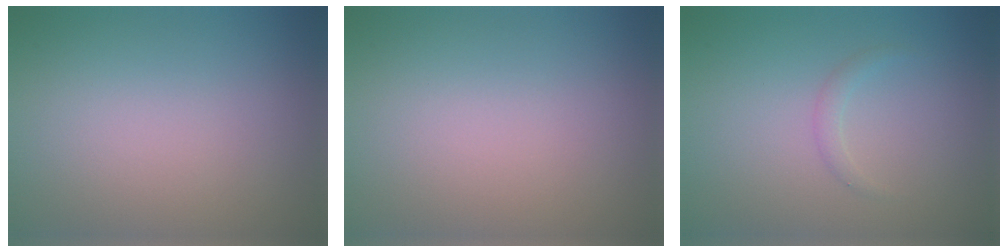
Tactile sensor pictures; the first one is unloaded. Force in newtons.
{"total": 0.0}
{"total": 0.9, "press": 0.9, "slide": 0.0}